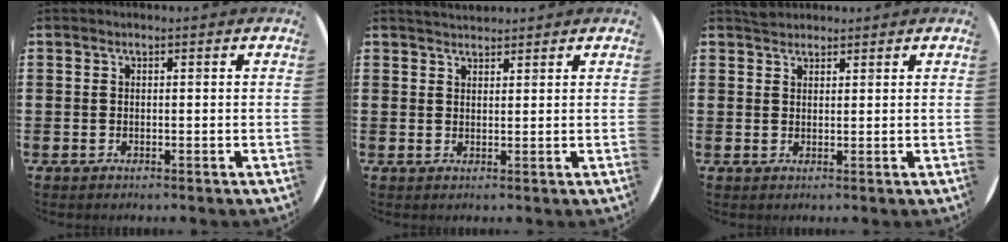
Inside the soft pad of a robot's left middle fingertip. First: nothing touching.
{"total": 2.0, "force": [1.9, 0.4, 0.1], "torque": [-0.005, 0.001, 0.037]}
{"total": 1.7, "force": [1.6, 0.6, 0.0], "torque": [0.006, 0.002, 0.030]}